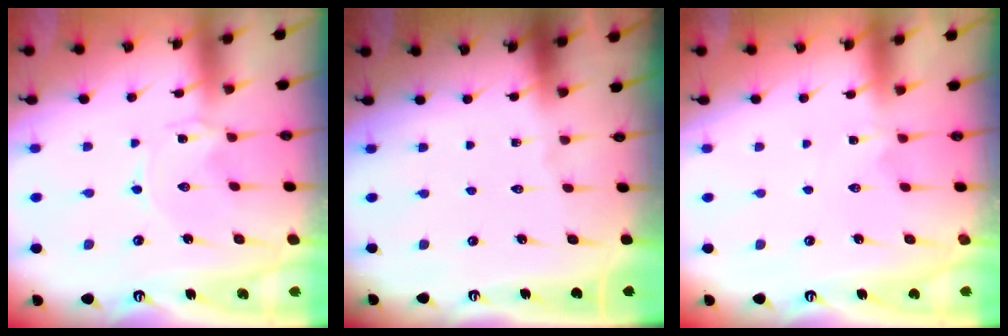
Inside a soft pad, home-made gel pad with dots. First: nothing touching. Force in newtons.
{"total": 0.0}
{"total": 0.7, "press": 0.6, "slide": 0.3}